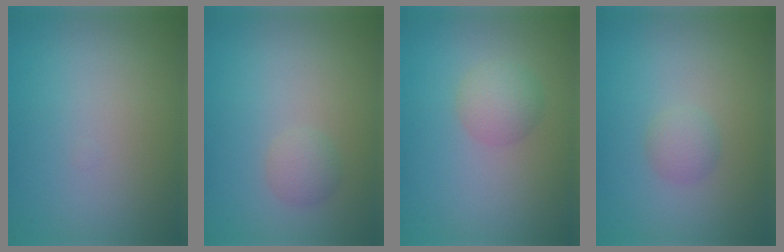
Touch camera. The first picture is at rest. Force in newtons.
{"total": 1.4, "press": 1.4, "slide": 0.1}
{"total": 2.3, "press": 2.3, "slide": 0.0}
{"total": 1.4, "press": 1.4, "slide": 0.1}